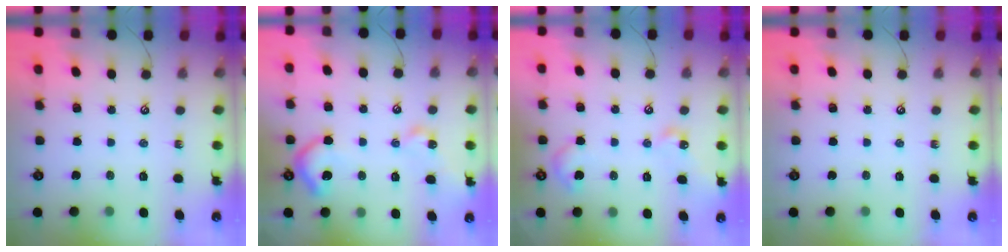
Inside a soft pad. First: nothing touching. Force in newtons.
{"total": 8.2, "press": 8.2, "slide": 1.1}
{"total": 8.0, "press": 8.0, "slide": 0.1}
{"total": 0.0}